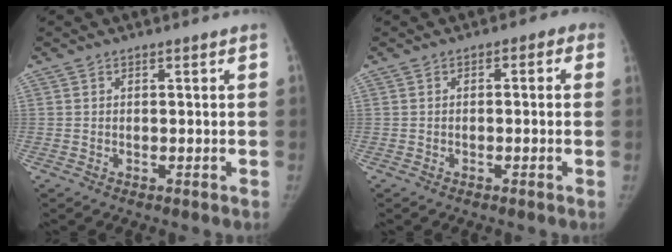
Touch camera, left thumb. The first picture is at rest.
{"total": 2.2, "force": [-0.2, 1.6, 1.5], "torque": [0.003, 0.020, -0.016]}